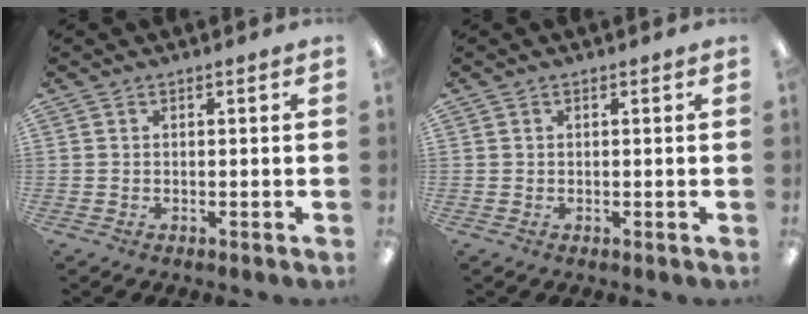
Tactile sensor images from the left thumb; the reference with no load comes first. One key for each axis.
{"total": 0.0}